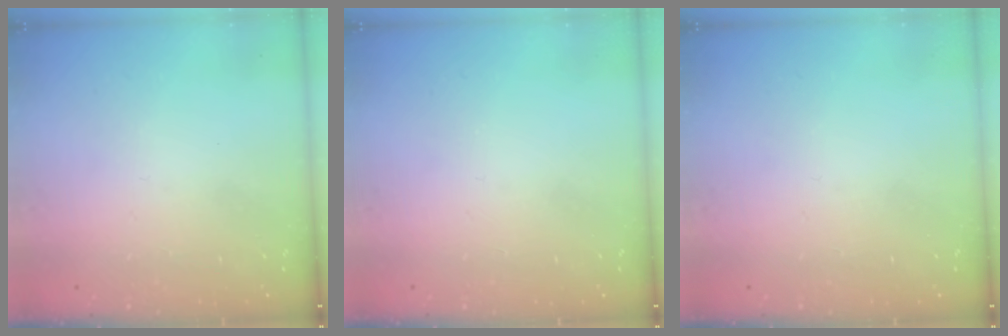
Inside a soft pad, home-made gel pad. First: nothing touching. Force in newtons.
{"total": 0.0}
{"total": 0.0}